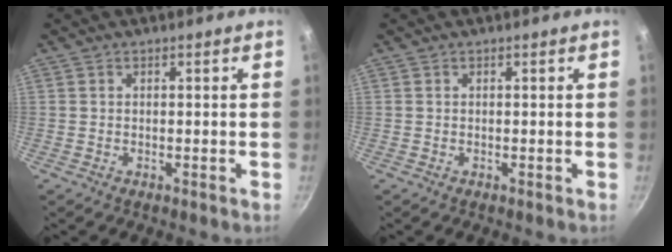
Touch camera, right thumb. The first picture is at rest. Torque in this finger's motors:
{"motor_torque": [0.00, 0.00, 0.00, 0.00, 0.00]}